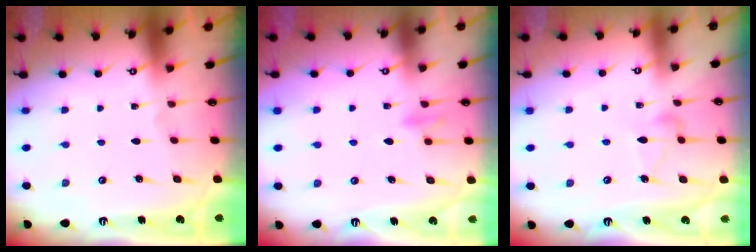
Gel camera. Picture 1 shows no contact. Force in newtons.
{"total": 9.0, "press": 8.8, "slide": 1.5}
{"total": 7.2, "press": 7.2, "slide": 0.4}